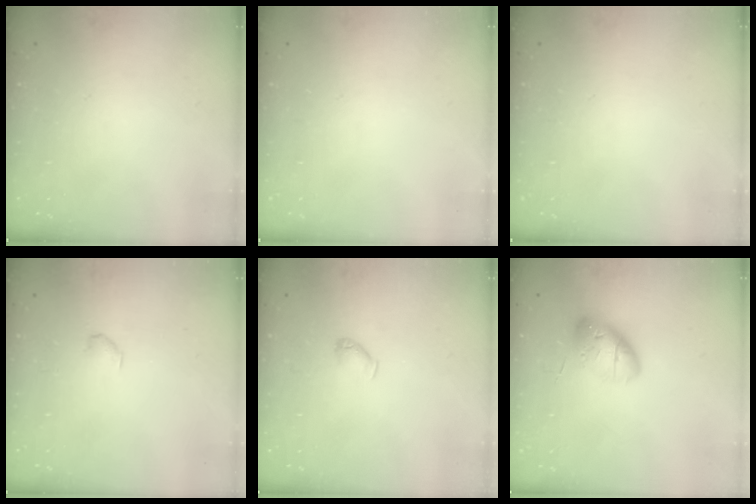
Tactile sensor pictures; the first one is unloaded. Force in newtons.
{"total": 0.0}
{"total": 0.0}
{"total": 2.9, "press": 2.9, "slide": 0.5}
{"total": 4.7, "press": 4.6, "slide": 1.0}
{"total": 12.9, "press": 12.6, "slide": 2.8}